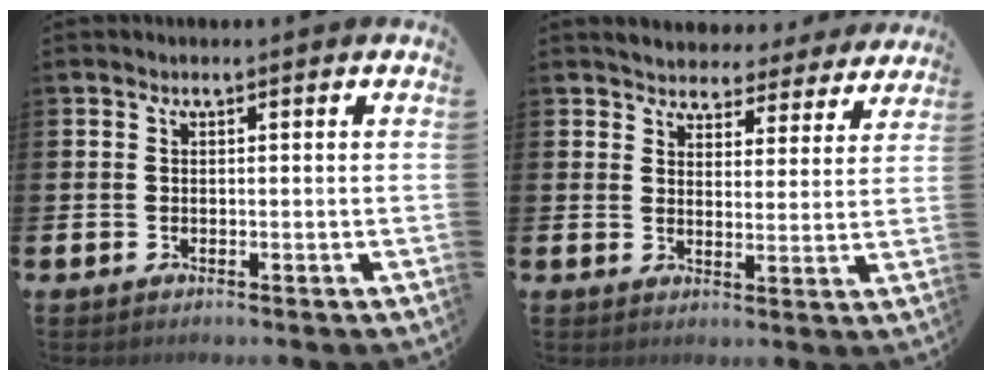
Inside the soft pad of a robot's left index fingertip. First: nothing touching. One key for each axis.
{"total": 4.3, "fx": 4.1, "fy": 1.2, "fz": 0.1, "tx": -0.011, "ty": -0.035, "tz": 0.068}